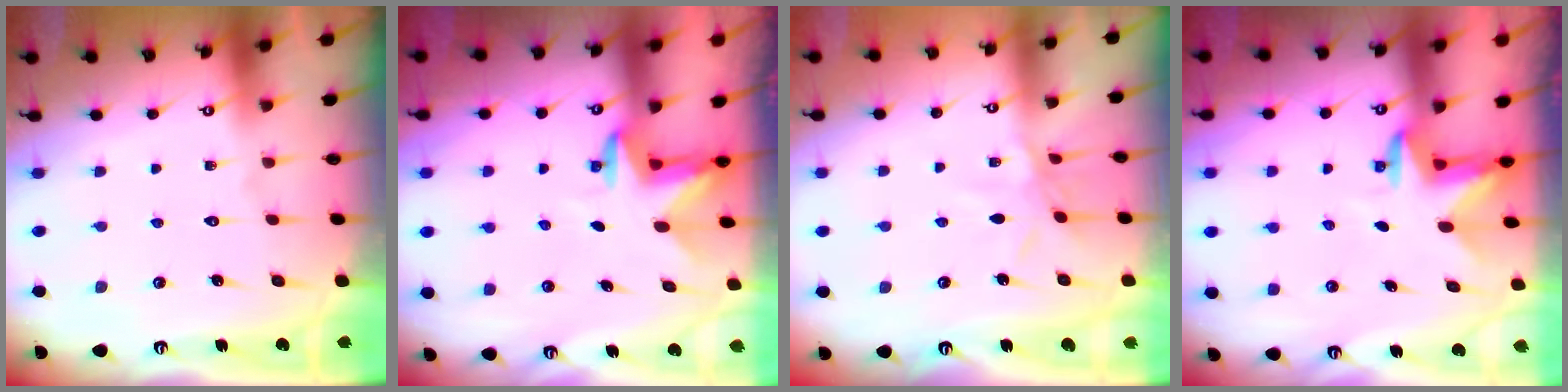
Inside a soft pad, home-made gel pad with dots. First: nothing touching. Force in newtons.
{"total": 3.1, "press": 3.0, "slide": 0.7}
{"total": 6.8, "press": 6.7, "slide": 0.5}
{"total": 3.0, "press": 2.9, "slide": 0.7}